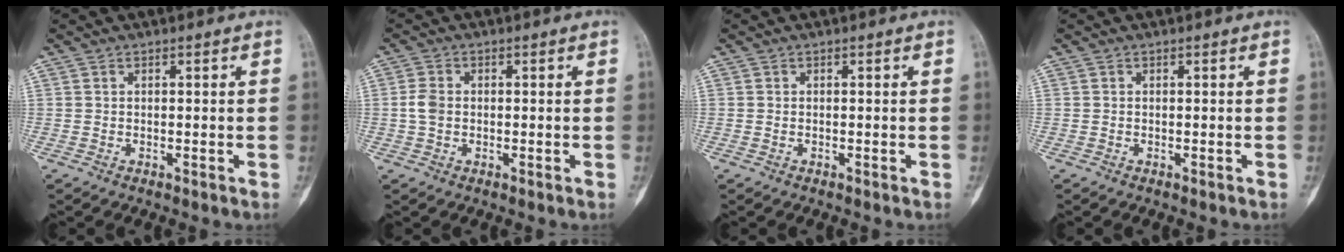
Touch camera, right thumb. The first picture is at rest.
{"total": 3.0, "force": [-0.2, 2.2, 2.0], "torque": [-0.042, 0.006, -0.008]}
{"total": 0.0}
{"total": 0.0}